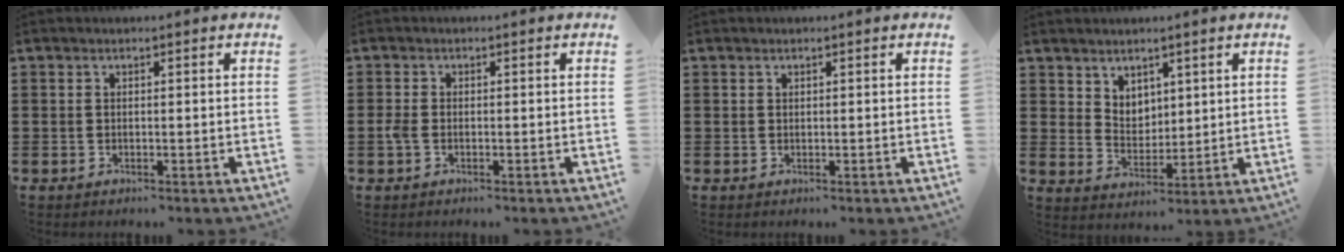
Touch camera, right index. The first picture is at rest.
{"total": 1.9, "force": [-0.6, 1.1, 1.5], "torque": [-0.045, -0.005, -0.016]}
{"total": 0.0}
{"total": 4.2, "force": [3.3, 2.5, 0.4], "torque": [-0.021, 0.000, 0.064]}